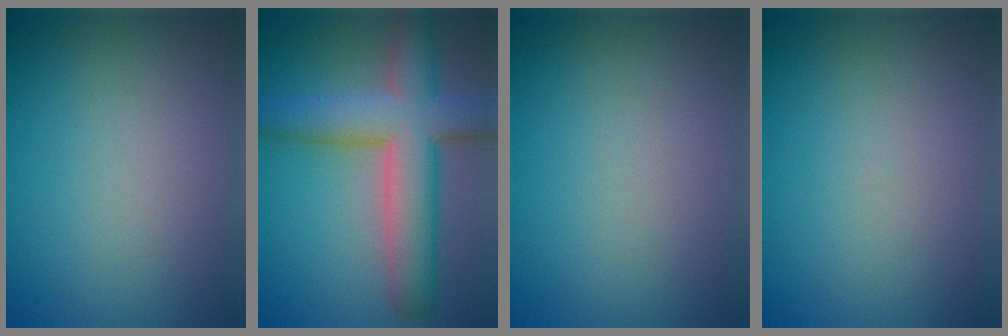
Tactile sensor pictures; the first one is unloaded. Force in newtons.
{"total": 8.5, "press": 8.5, "slide": 0.4}
{"total": 0.0}
{"total": 0.0}